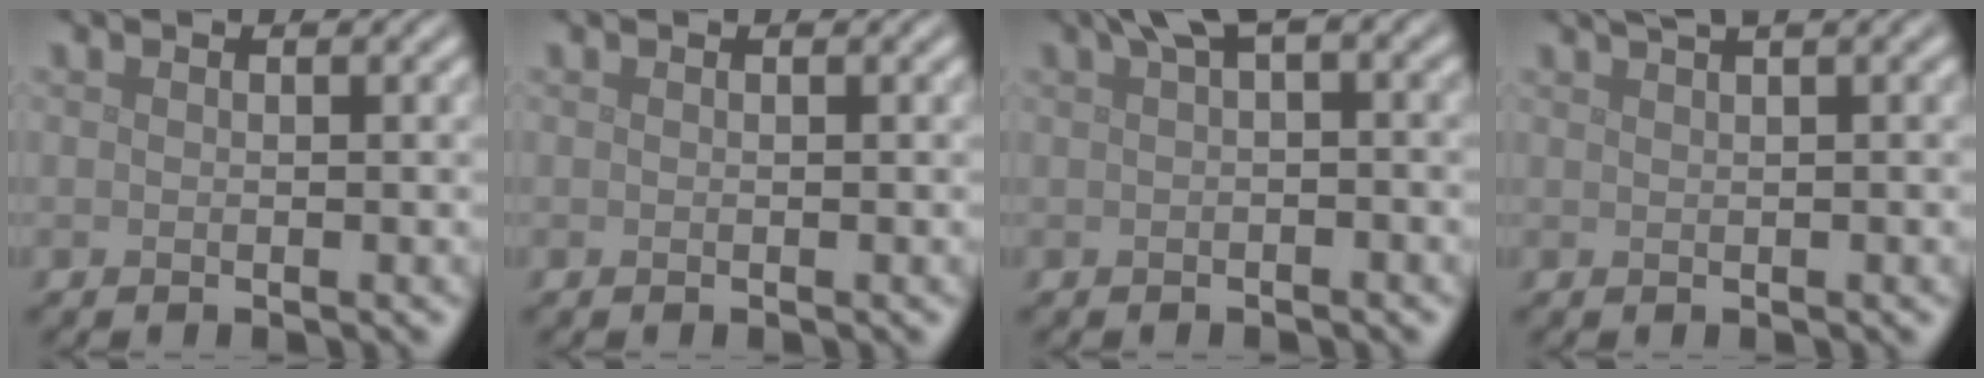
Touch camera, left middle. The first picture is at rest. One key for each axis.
{"total": 0.0}
{"total": 3.3, "fx": 1.2, "fy": 0.8, "fz": 2.9, "tx": -0.041, "ty": 0.012, "tz": 0.016}
{"total": 4.9, "fx": 2.8, "fy": 1.8, "fz": 3.6, "tx": -0.031, "ty": 0.029, "tz": 0.020}